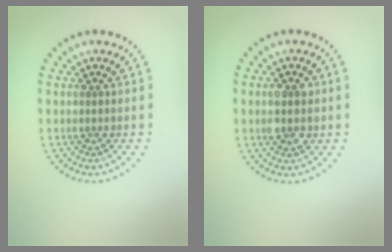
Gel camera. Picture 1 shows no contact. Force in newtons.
{"total": 2.8, "press": 2.8, "slide": 0.3}